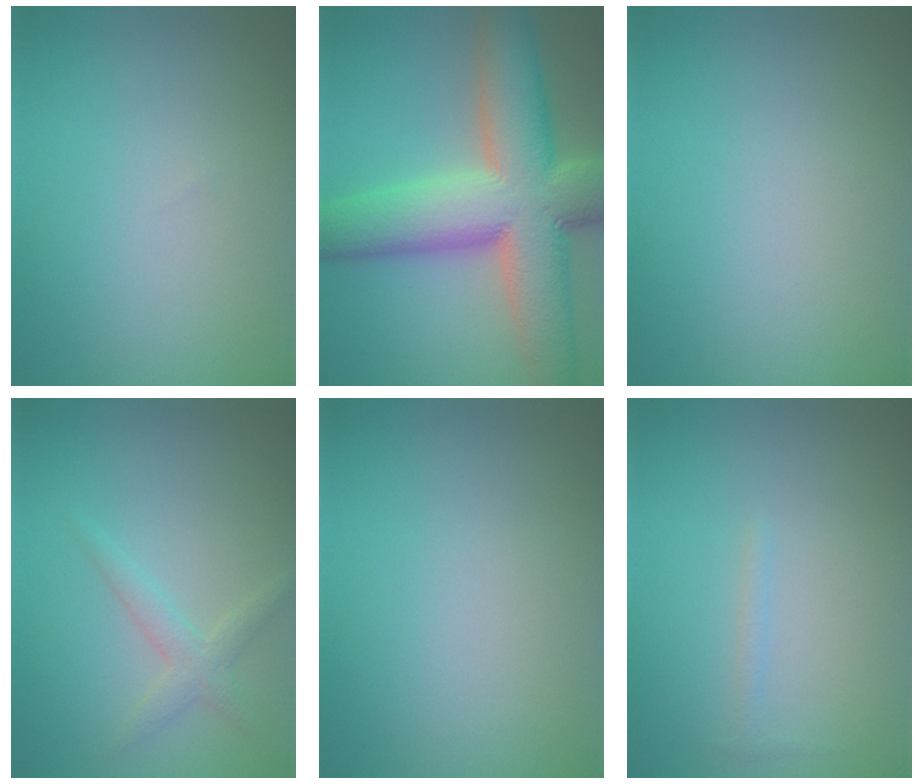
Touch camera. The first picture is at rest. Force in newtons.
{"total": 13.7, "press": 13.7, "slide": 0.9}
{"total": 0.0}
{"total": 1.9, "press": 1.9, "slide": 0.1}
{"total": 0.0}
{"total": 0.7, "press": 0.7, "slide": 0.0}